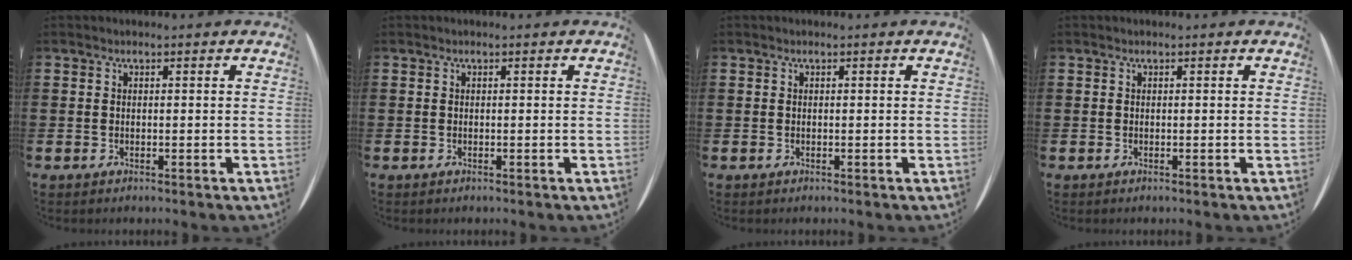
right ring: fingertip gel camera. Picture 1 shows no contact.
{"total": 0.0}
{"total": 0.0}
{"total": 0.0}